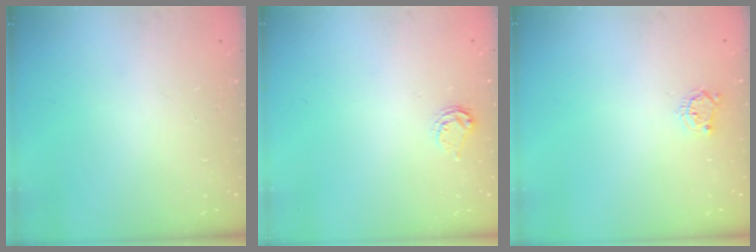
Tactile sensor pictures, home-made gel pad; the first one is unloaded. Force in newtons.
{"total": 5.0, "press": 5.0, "slide": 0.5}
{"total": 3.5, "press": 3.5, "slide": 0.4}